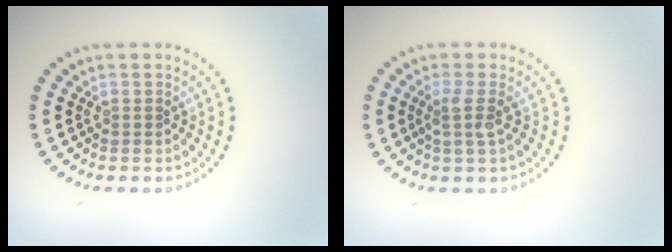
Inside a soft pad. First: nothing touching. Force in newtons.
{"total": 1.7, "press": 1.2, "slide": 1.2}